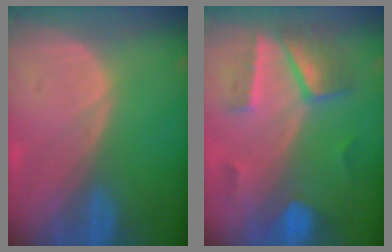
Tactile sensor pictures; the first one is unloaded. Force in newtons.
{"total": 6.9, "press": 6.9, "slide": 0.7}